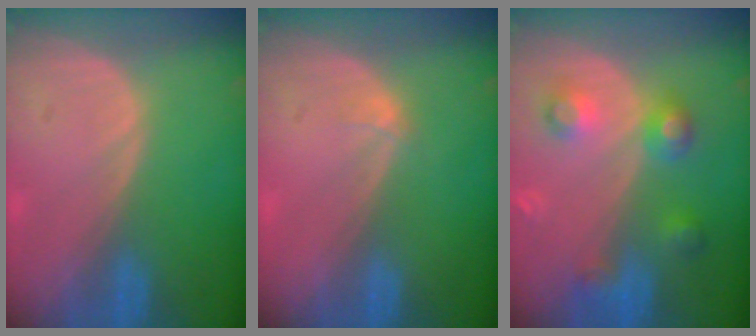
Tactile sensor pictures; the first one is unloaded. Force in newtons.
{"total": 0.7, "press": 0.7, "slide": 0.1}
{"total": 5.9, "press": 5.8, "slide": 0.4}